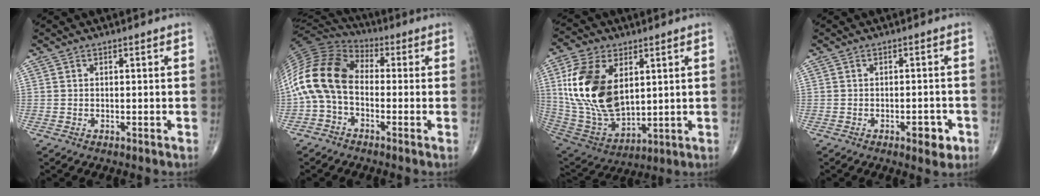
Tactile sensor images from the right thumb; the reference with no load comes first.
{"total": 15.3, "force": [-1.7, 10.0, 11.4], "torque": [-0.230, 0.045, -0.045]}
{"total": 20.3, "force": [4.7, 12.0, 15.7], "torque": [-0.296, -0.026, 0.099]}
{"total": 4.1, "force": [-1.9, 1.8, 3.2], "torque": [-0.028, 0.005, -0.021]}